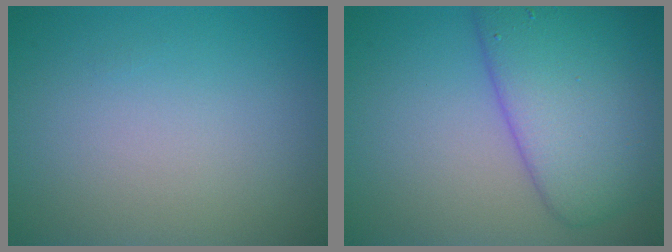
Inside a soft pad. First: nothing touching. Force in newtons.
{"total": 7.9, "press": 7.9, "slide": 0.2}